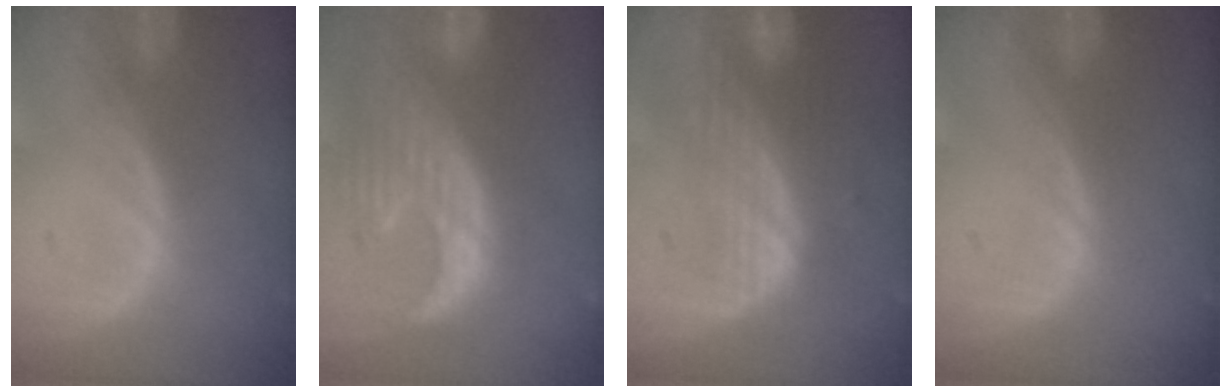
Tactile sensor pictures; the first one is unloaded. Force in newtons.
{"total": 11.3, "press": 10.8, "slide": 3.3}
{"total": 7.6, "press": 6.8, "slide": 3.3}
{"total": 0.0}